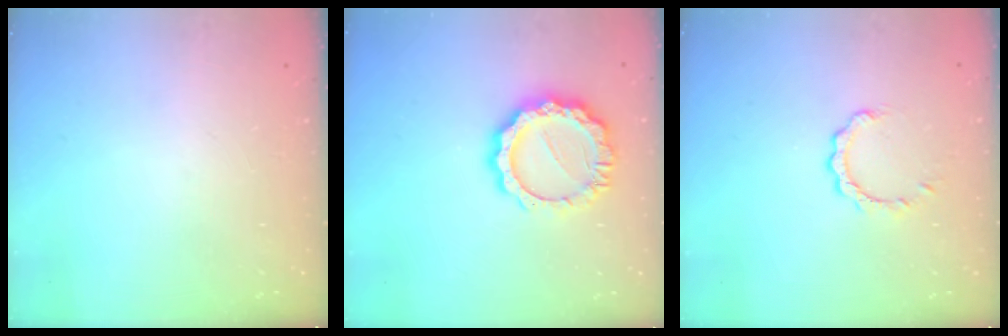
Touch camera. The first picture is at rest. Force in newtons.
{"total": 12.2, "press": 12.1, "slide": 0.7}
{"total": 3.2, "press": 3.1, "slide": 0.4}